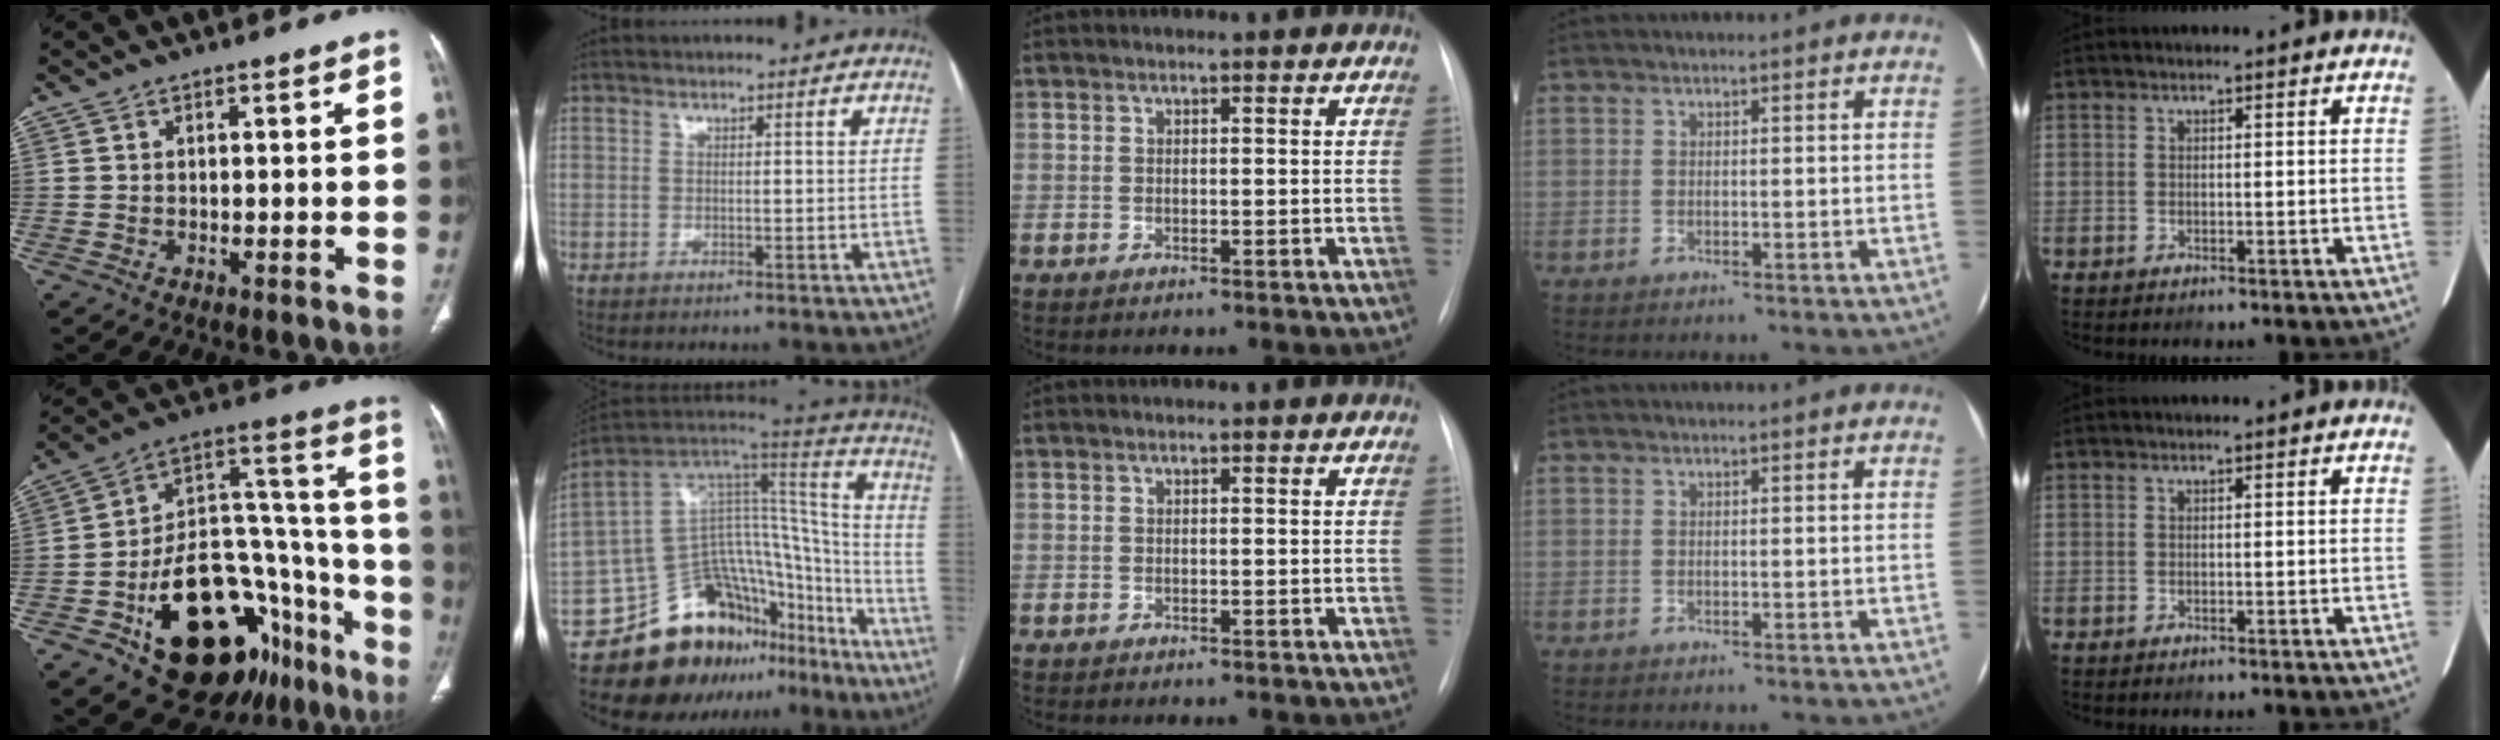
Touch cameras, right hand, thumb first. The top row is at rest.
{"thumb": {"total": 30.0, "force": [-14.1, 16.5, 20.7], "torque": [-0.240, 0.114, -0.202]}, "index": {"total": 23.5, "force": [-16.7, 12.4, 10.8], "torque": [-0.133, 0.082, -0.254]}}